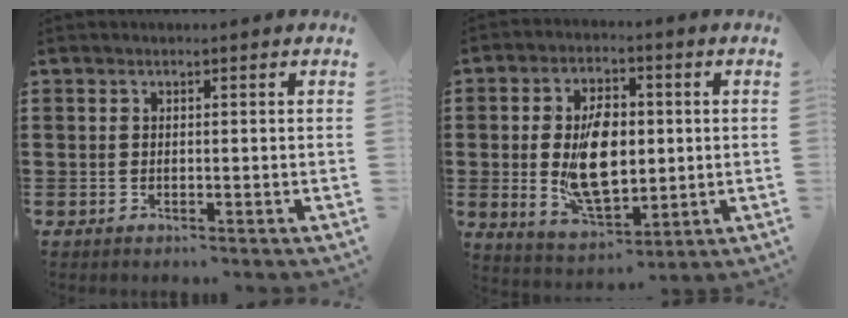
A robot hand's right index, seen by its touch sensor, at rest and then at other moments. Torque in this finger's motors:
{"motor_torque": [2.14, 0.00, 1.06, 0.21]}